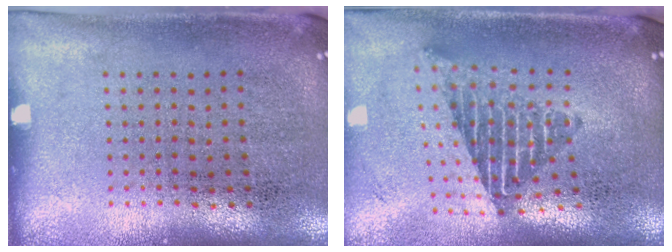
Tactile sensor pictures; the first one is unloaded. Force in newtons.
{"total": 2.1, "press": 1.6, "slide": 1.4}